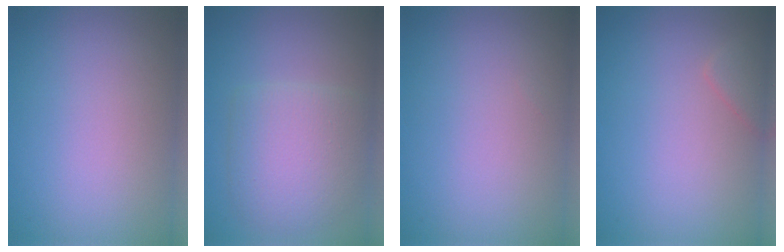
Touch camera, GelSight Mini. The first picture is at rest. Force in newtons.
{"total": 4.9, "press": 4.9, "slide": 0.2}
{"total": 0.0}
{"total": 1.3, "press": 1.3, "slide": 0.1}